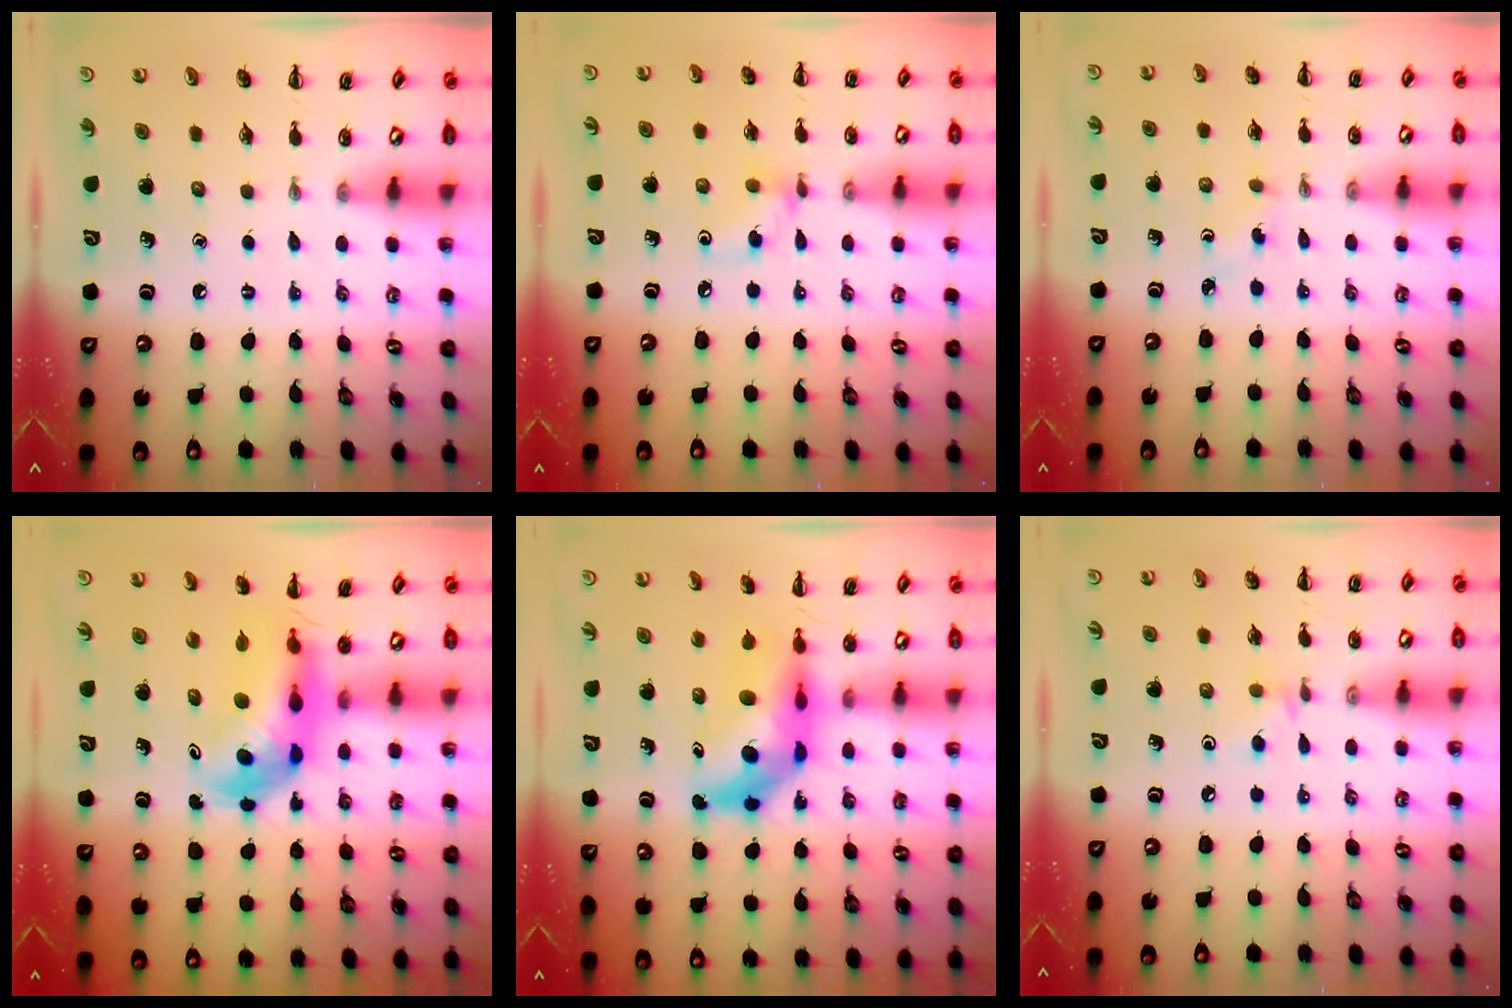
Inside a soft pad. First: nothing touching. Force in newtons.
{"total": 3.8, "press": 3.7, "slide": 0.8}
{"total": 1.7, "press": 1.5, "slide": 0.8}
{"total": 6.9, "press": 6.7, "slide": 1.5}
{"total": 7.6, "press": 7.2, "slide": 2.4}
{"total": 4.2, "press": 4.0, "slide": 1.2}